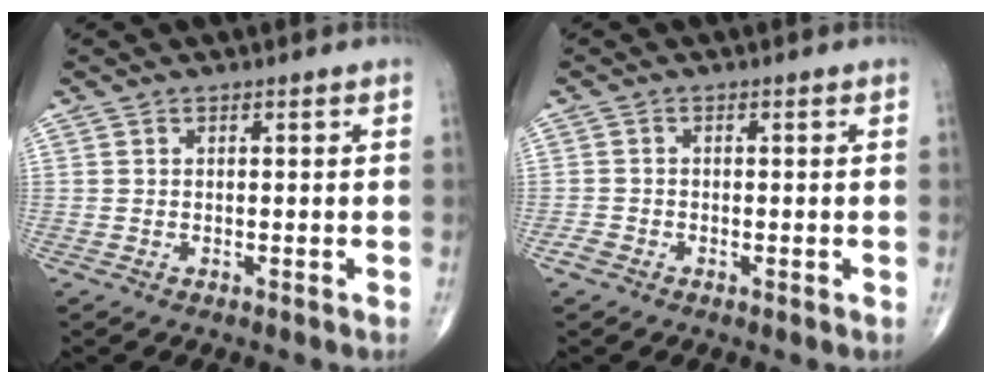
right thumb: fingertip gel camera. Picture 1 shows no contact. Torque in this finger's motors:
{"motor_torque": [0.53, -0.30, -0.06, -0.31, -0.01]}